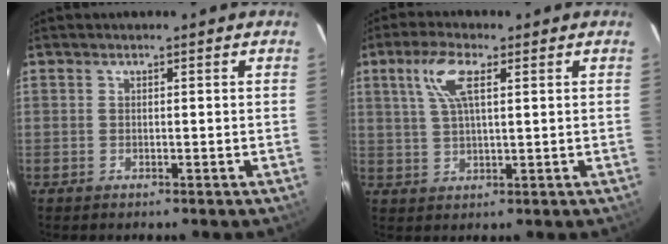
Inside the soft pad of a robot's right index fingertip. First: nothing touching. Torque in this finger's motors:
{"motor_torque": [0.60, 0.10, 0.42, 0.12]}